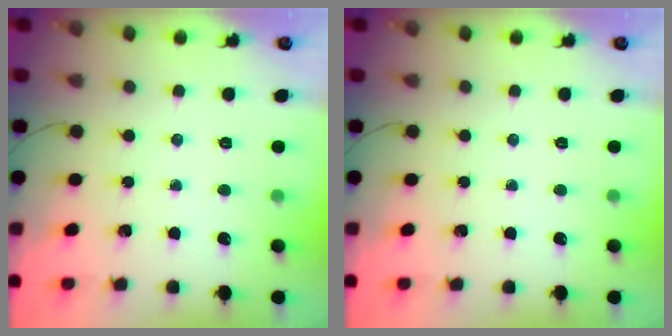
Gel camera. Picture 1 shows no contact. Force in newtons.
{"total": 0.0}